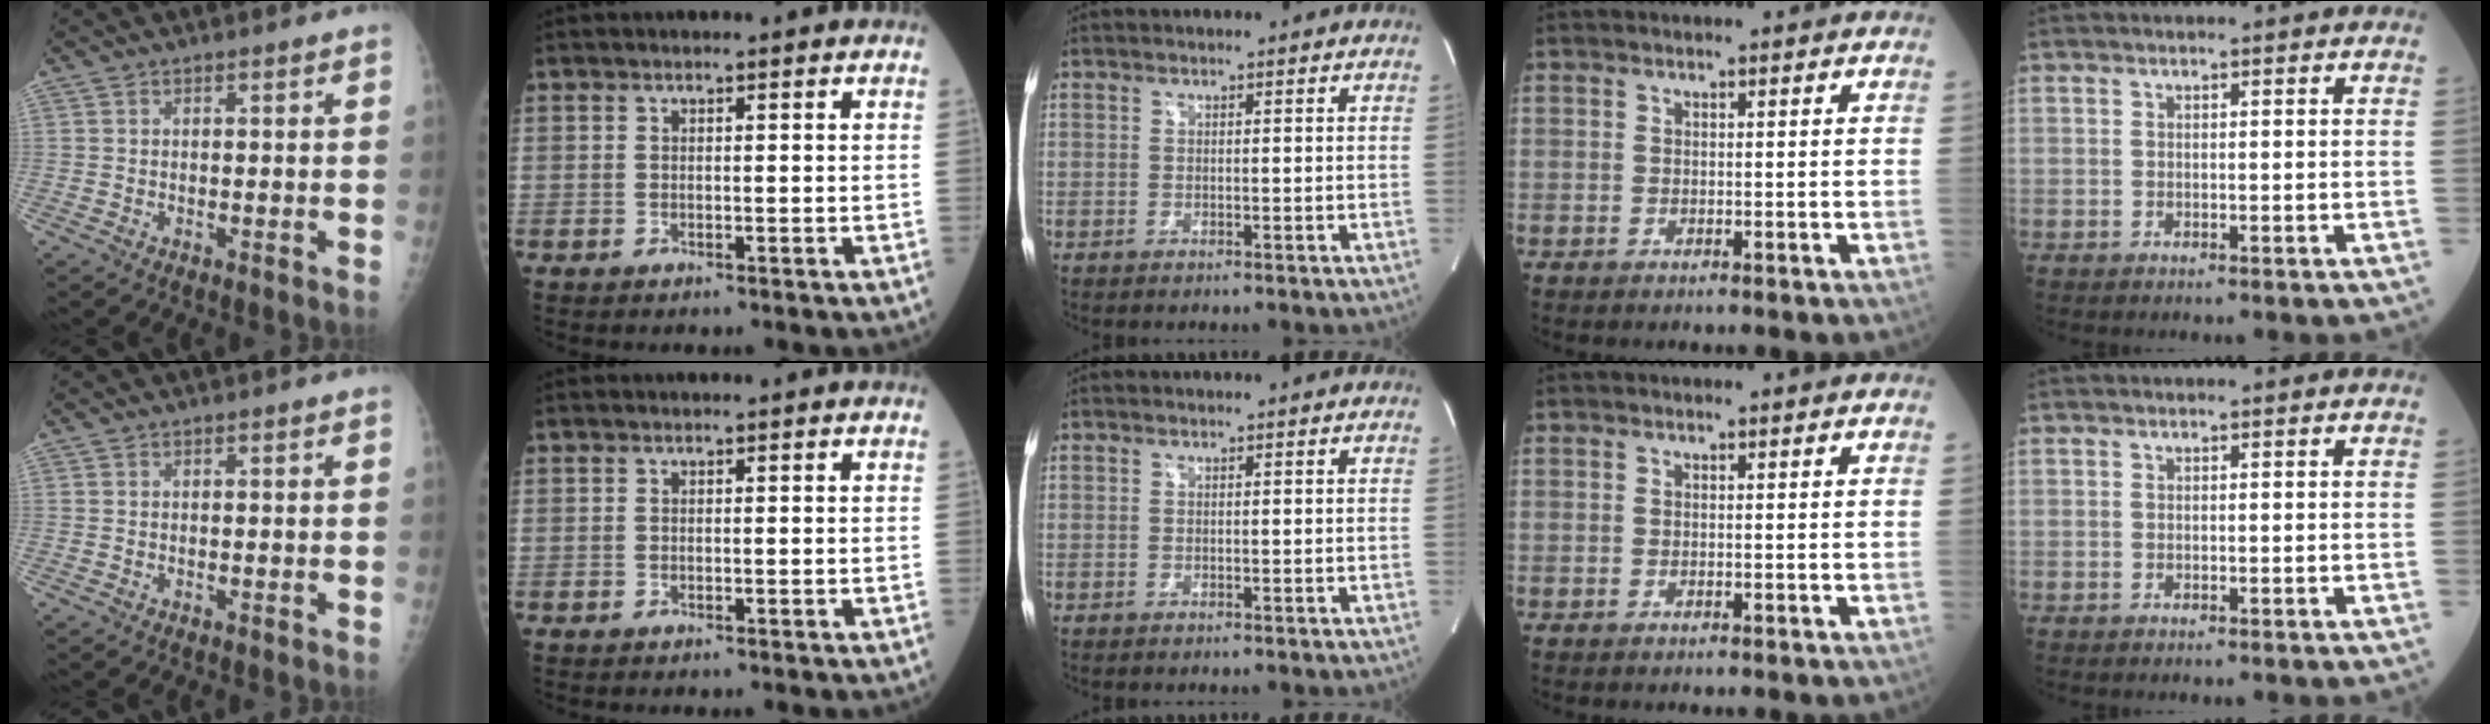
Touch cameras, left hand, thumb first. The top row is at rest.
{}